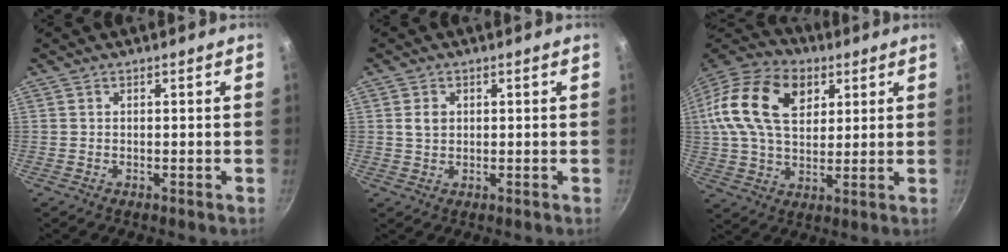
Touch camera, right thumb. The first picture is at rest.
{"total": 2.5, "force": [0.4, 1.9, 1.5], "torque": [-0.020, 0.001, 0.007]}
{"total": 21.7, "force": [6.4, 14.3, 15.0], "torque": [-0.277, 0.015, 0.102]}